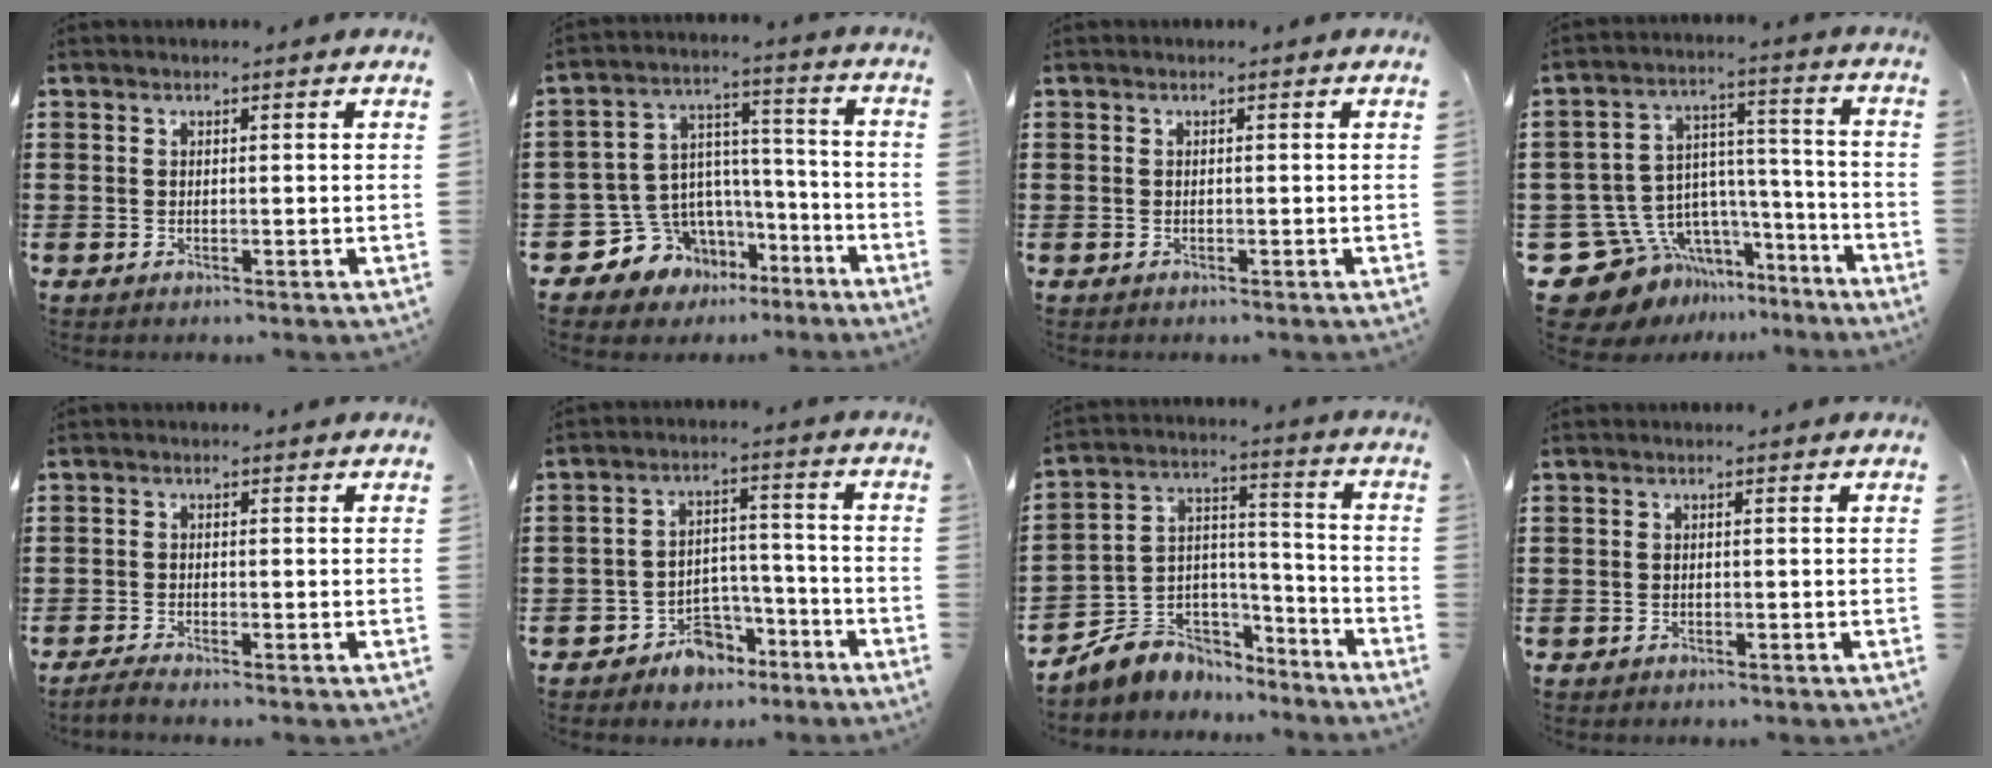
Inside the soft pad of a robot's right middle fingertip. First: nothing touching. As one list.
[{"total": 7.8, "force": [-4.3, 6.5, 0.3], "torque": [-0.045, 0.000, -0.075]}, {"total": 0.0}, {"total": 11.0, "force": [-8.1, 7.1, 2.2], "torque": [-0.081, 0.009, -0.150]}, {"total": 1.1, "force": [-1.0, -0.1, 0.5], "torque": [-0.009, -0.004, -0.018]}, {"total": 5.6, "force": [-4.8, 2.7, 0.8], "torque": [-0.018, 0.016, -0.094]}, {"total": 6.4, "force": [-4.8, 4.1, -1.0], "torque": [-0.011, 0.000, -0.098]}, {"total": 0.6, "force": [-0.6, 0.3, -0.1], "torque": [0.000, -0.001, -0.012]}]